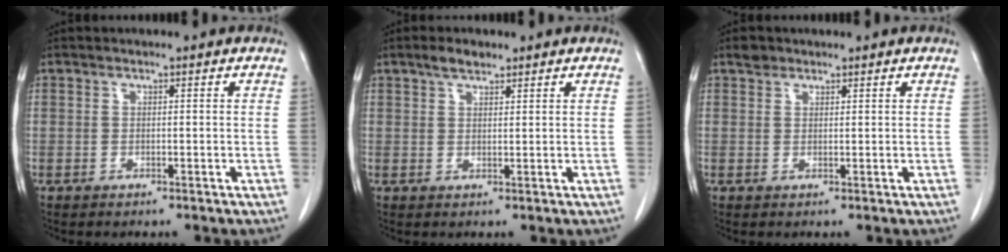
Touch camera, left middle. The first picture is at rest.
{"total": 2.7, "force": [2.1, 1.0, 1.4], "torque": [-0.033, 0.006, 0.036]}
{"total": 1.5, "force": [1.2, 0.9, 0.3], "torque": [-0.007, 0.005, 0.018]}